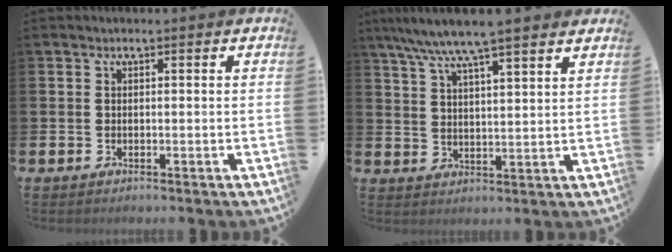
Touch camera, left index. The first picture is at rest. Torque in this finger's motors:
{"motor_torque": [0.78, -0.72, 1.05, 0.21]}